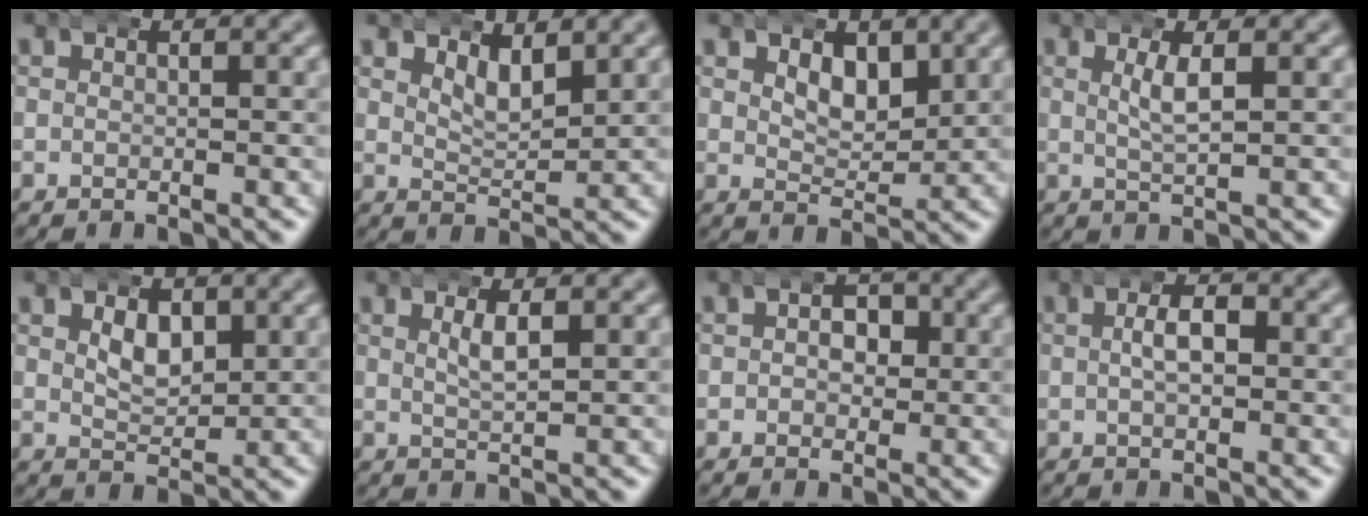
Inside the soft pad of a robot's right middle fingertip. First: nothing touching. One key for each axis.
{"total": 2.8, "fx": 2.3, "fy": 0.8, "fz": 1.4, "tx": -0.026, "ty": -0.015, "tz": 0.044}
{"total": 3.4, "fx": 2.1, "fy": 1.8, "fz": 1.9, "tx": -0.028, "ty": -0.015, "tz": 0.040}
{"total": 2.2, "fx": 0.8, "fy": 0.1, "fz": 2.0, "tx": -0.040, "ty": -0.001, "tz": 0.018}
{"total": 3.1, "fx": 1.3, "fy": 1.9, "fz": 2.1, "tx": -0.031, "ty": -0.009, "tz": 0.025}
{"total": 2.1, "fx": 1.0, "fy": 0.4, "fz": 1.8, "tx": -0.033, "ty": -0.003, "tz": 0.023}
{"total": 3.0, "fx": 0.5, "fy": 2.2, "fz": 1.9, "tx": -0.015, "ty": -0.004, "tz": 0.005}
{"total": 3.0, "fx": 0.1, "fy": 1.4, "fz": 2.6, "tx": -0.028, "ty": 0.011, "tz": -0.007}